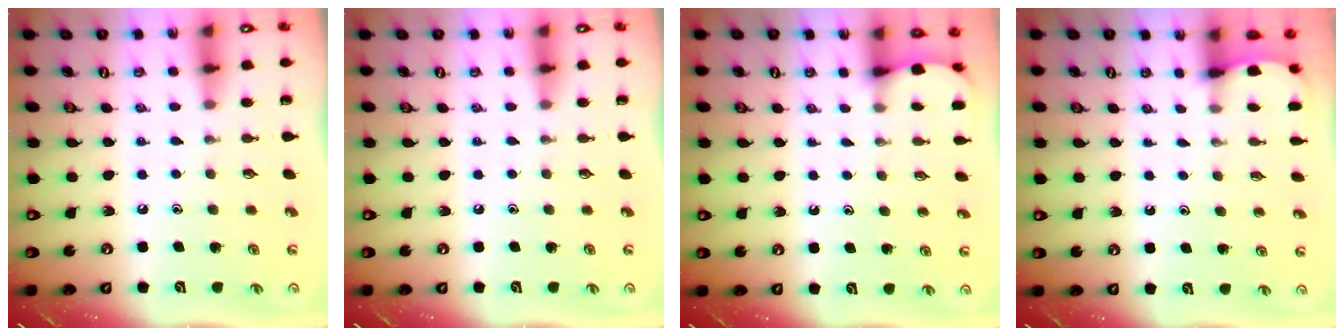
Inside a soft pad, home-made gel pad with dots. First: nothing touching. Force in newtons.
{"total": 0.0}
{"total": 1.8, "press": 1.7, "slide": 0.2}
{"total": 1.3, "press": 1.3, "slide": 0.1}